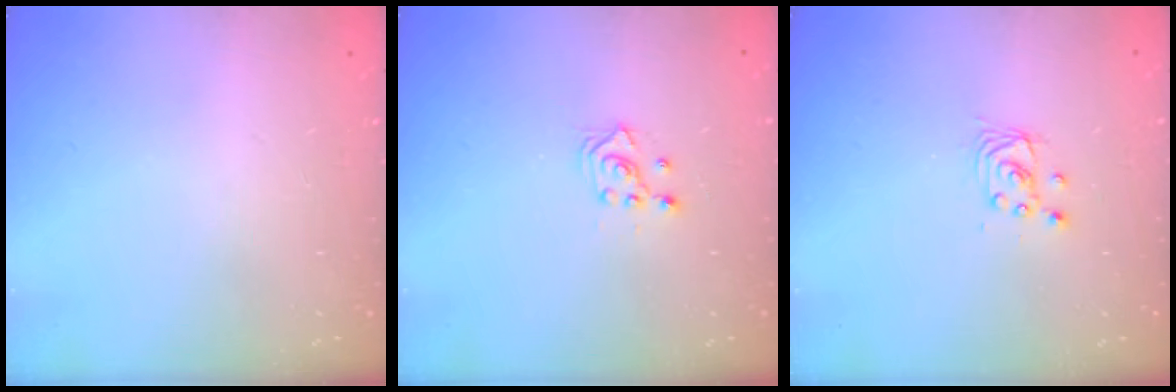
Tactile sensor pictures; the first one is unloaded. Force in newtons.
{"total": 2.6, "press": 2.4, "slide": 1.0}
{"total": 2.9, "press": 2.9, "slide": 0.2}